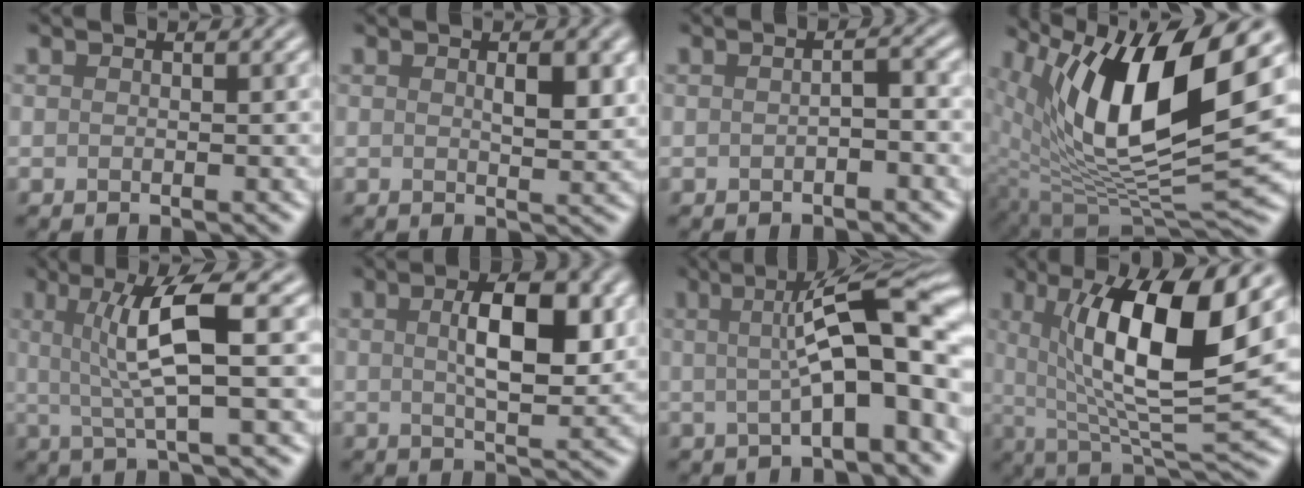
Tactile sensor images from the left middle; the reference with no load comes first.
{"total": 2.7, "force": [0.8, 0.9, 2.4], "torque": [-0.035, -0.002, 0.015]}
{"total": 1.3, "force": [-0.5, 0.3, 1.2], "torque": [-0.020, 0.004, -0.009]}
{"total": 13.6, "force": [4.8, 4.9, 11.7], "torque": [-0.206, -0.015, 0.092]}
{"total": 6.0, "force": [0.9, 0.9, 5.8], "torque": [-0.114, 0.005, 0.018]}
{"total": 6.3, "force": [1.2, 2.3, 5.7], "torque": [-0.092, 0.006, 0.021]}
{"total": 10.1, "force": [0.7, 2.4, 9.7], "torque": [-0.126, 0.021, 0.002]}
{"total": 11.4, "force": [2.9, 2.9, 10.6], "torque": [-0.159, -0.009, 0.054]}